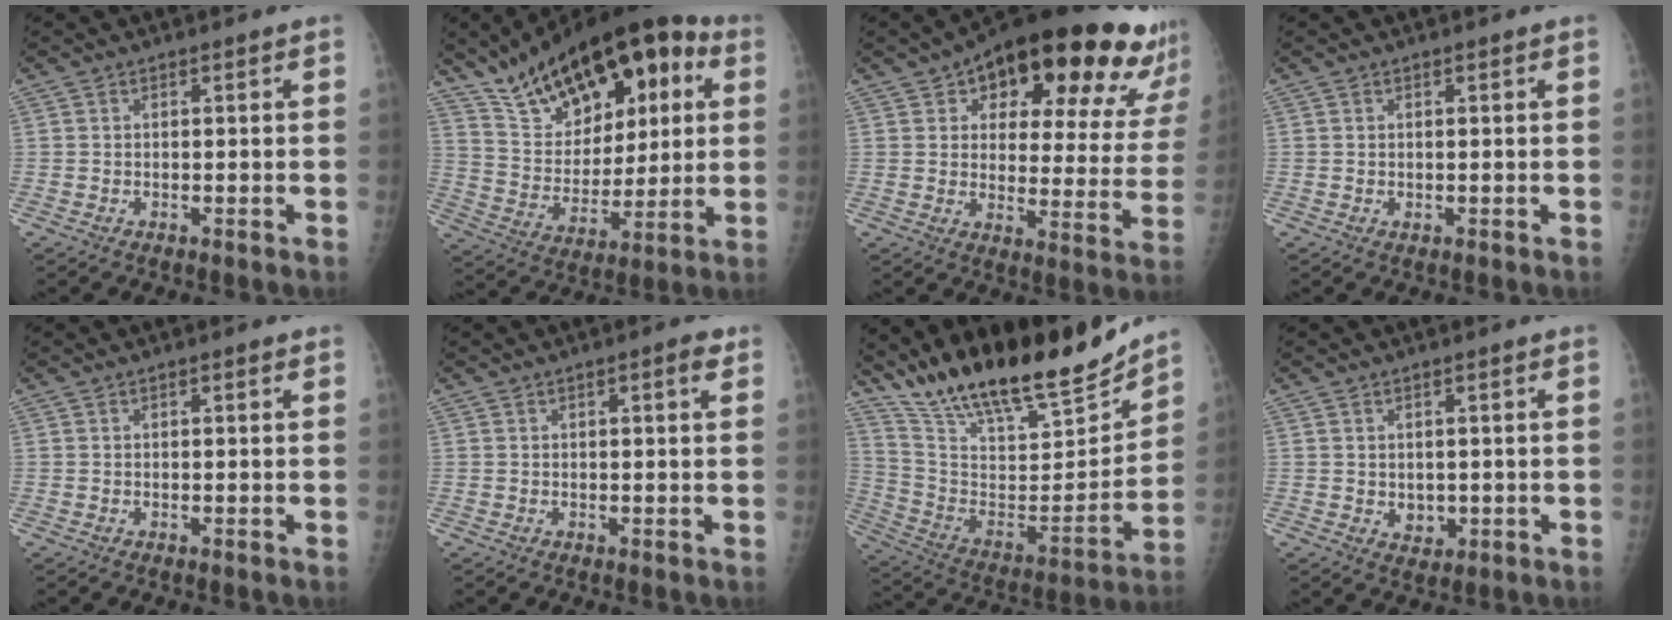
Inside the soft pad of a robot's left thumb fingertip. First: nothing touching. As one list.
[{"total": 25.6, "force": [12.3, 13.1, 18.3], "torque": [-0.253, -0.012, 0.210]}, {"total": 27.1, "force": [18.5, 9.9, 17.1], "torque": [-0.194, -0.054, 0.239]}, {"total": 0.7, "force": [0.1, 0.4, 0.6], "torque": [-0.005, -0.001, 0.003]}, {"total": 0.8, "force": [0.4, 0.2, 0.7], "torque": [-0.013, 0.001, 0.004]}, {"total": 2.7, "force": [1.2, 0.7, 2.4], "torque": [-0.029, 0.001, 0.012]}, {"total": 25.6, "force": [21.2, 6.9, 12.4], "torque": [-0.182, -0.097, 0.358]}, {"total": 3.3, "force": [-0.1, 2.6, 2.1], "torque": [-0.015, -0.003, 0.008]}]